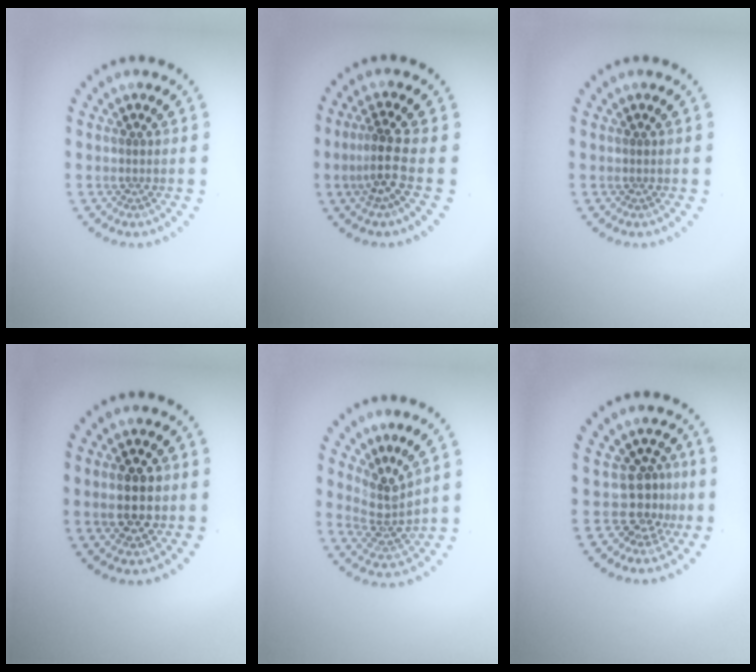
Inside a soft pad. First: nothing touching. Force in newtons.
{"total": 3.0, "press": 2.3, "slide": 1.9}
{"total": 0.0}
{"total": 3.8, "press": 3.8, "slide": 0.3}
{"total": 3.6, "press": 2.6, "slide": 2.5}
{"total": 3.2, "press": 2.3, "slide": 2.1}